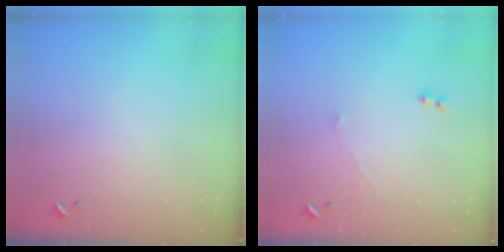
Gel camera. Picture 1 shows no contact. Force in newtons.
{"total": 1.2, "press": 0.7, "slide": 1.0}